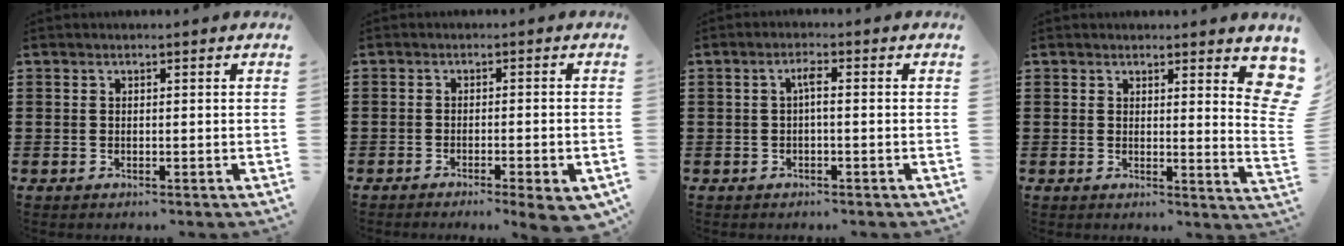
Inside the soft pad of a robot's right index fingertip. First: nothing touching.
{"total": 2.7, "force": [-2.0, 0.0, 1.8], "torque": [-0.028, -0.004, -0.035]}
{"total": 2.1, "force": [-0.3, 0.2, 2.1], "torque": [-0.041, 0.004, -0.008]}
{"total": 3.7, "force": [2.6, 0.6, 2.5], "torque": [-0.029, -0.017, 0.040]}